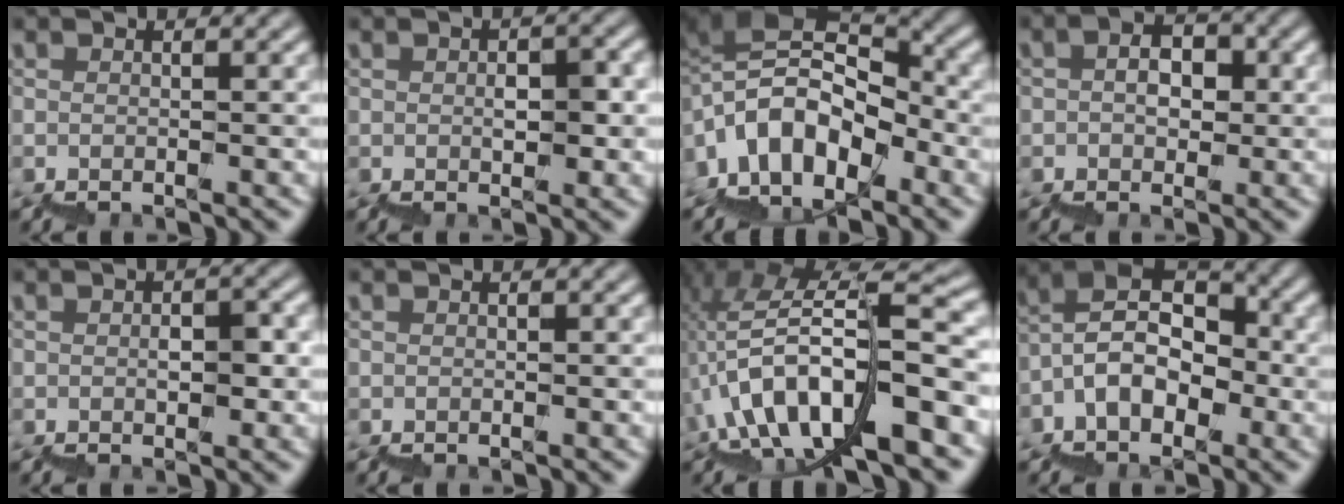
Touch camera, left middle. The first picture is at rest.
{"total": 1.8, "force": [0.3, 0.8, 1.6], "torque": [-0.020, 0.008, 0.011]}
{"total": 7.5, "force": [0.8, 4.6, 5.8], "torque": [-0.081, 0.022, 0.012]}
{"total": 1.8, "force": [0.2, 1.4, 1.2], "torque": [-0.017, 0.009, -0.001]}
{"total": 1.3, "force": [0.4, 0.6, 1.1], "torque": [-0.015, 0.006, 0.010]}
{"total": 0.0}
{"total": 11.2, "force": [-0.8, 3.5, 10.6], "torque": [-0.163, 0.028, 0.006]}
{"total": 5.7, "force": [-1.1, 3.7, 4.1], "torque": [-0.062, 0.020, -0.026]}